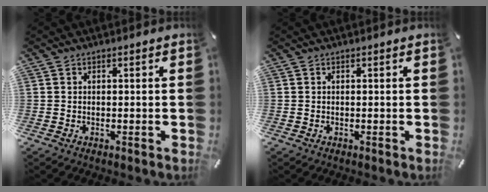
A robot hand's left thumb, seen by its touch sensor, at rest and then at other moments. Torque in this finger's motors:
{"motor_torque": [0.03, 0.05, -0.05, -0.02, -0.01]}